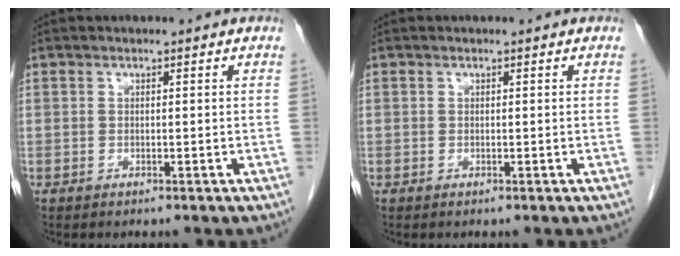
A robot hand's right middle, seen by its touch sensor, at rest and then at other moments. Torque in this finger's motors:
{"motor_torque": [-0.05, -0.02, 0.00, 0.00]}